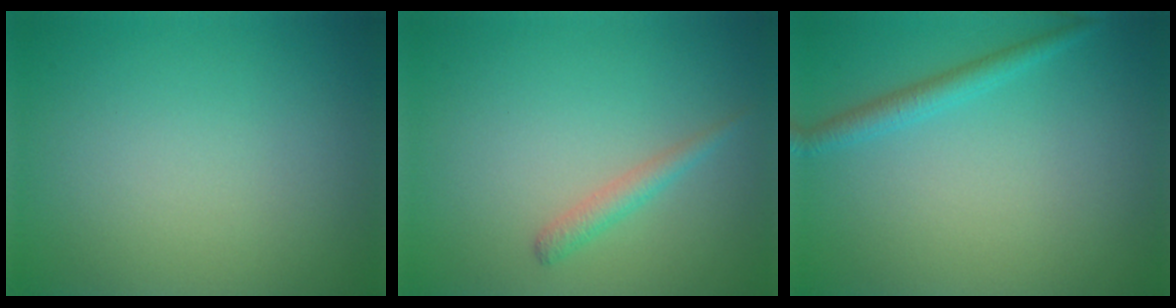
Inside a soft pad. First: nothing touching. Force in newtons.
{"total": 1.4, "press": 1.4, "slide": 0.2}
{"total": 1.9, "press": 1.9, "slide": 0.1}